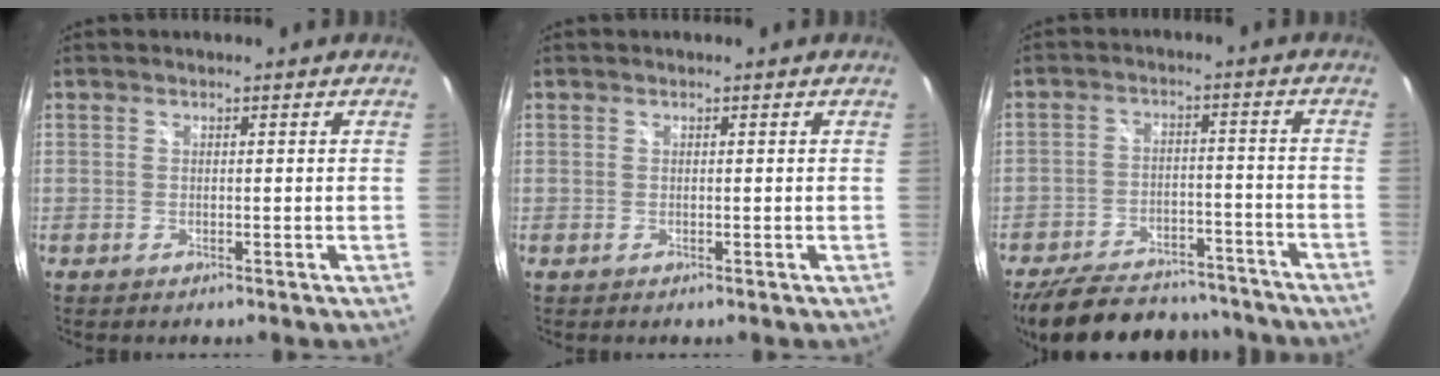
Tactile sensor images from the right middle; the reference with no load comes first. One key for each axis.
{"total": 0.0}
{"total": 22.0, "fx": -18.5, "fy": 8.1, "fz": 8.6, "tx": -0.184, "ty": 0.018, "tz": -0.249}